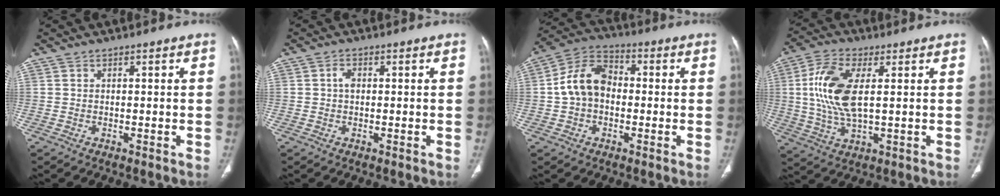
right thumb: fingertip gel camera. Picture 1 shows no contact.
{"total": 1.7, "force": [0.2, 1.2, 1.2], "torque": [-0.016, 0.005, 0.001]}
{"total": 10.5, "force": [-0.3, 7.7, 7.1], "torque": [-0.118, 0.032, -0.020]}
{"total": 12.4, "force": [2.0, 5.4, 10.9], "torque": [-0.239, -0.002, 0.041]}